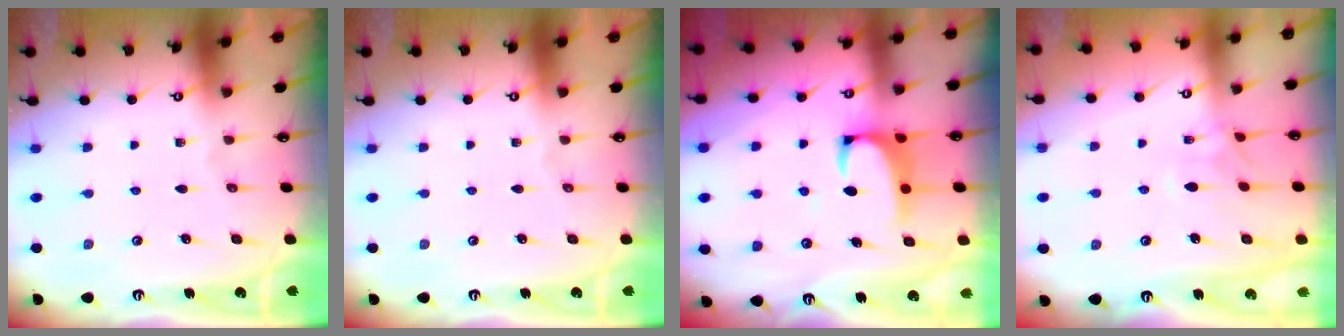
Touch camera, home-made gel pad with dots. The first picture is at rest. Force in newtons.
{"total": 0.0}
{"total": 2.2, "press": 2.0, "slide": 0.9}
{"total": 1.3, "press": 1.0, "slide": 0.8}